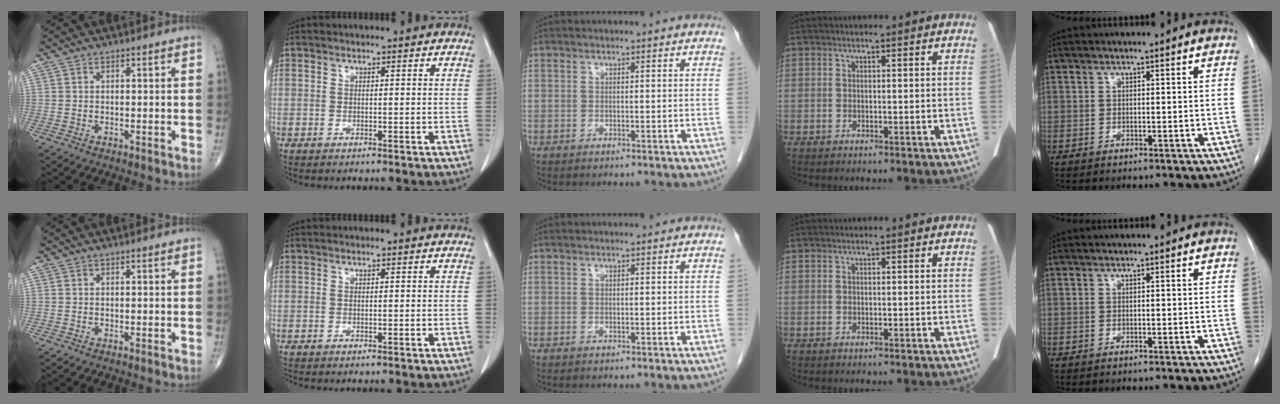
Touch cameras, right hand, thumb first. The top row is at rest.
{}